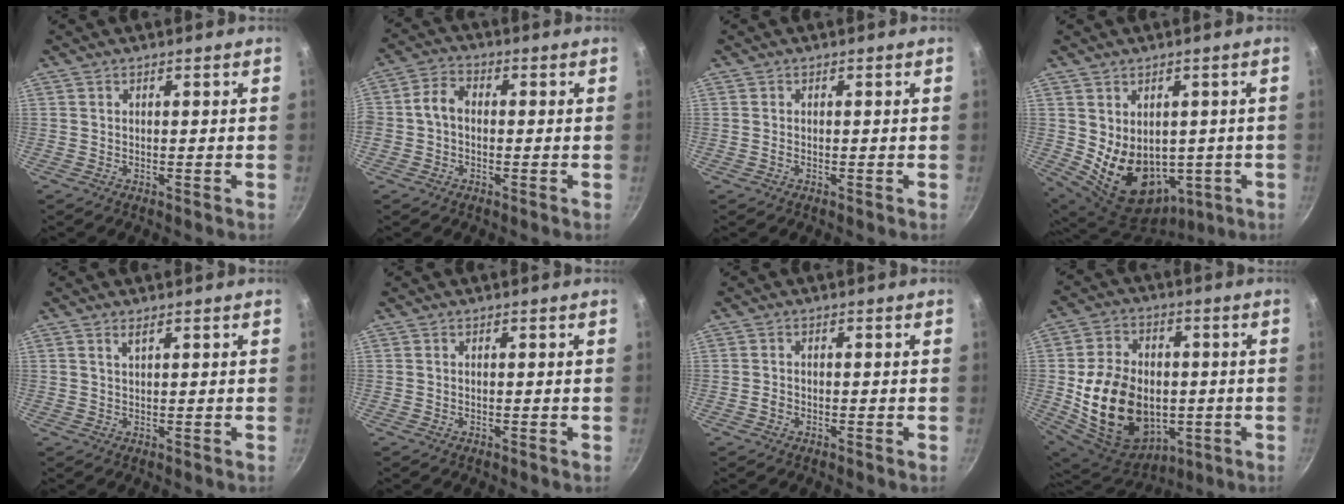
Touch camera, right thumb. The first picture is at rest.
{"total": 4.8, "force": [-0.6, 3.6, 3.1], "torque": [-0.052, 0.019, -0.024]}
{"total": 0.6, "force": [-0.2, 0.4, 0.3], "torque": [-0.004, 0.001, -0.006]}
{"total": 14.6, "force": [-0.5, 11.0, 9.5], "torque": [-0.131, -0.023, 0.029]}
{"total": 1.2, "force": [0.8, 0.3, 0.9], "torque": [-0.017, -0.001, 0.017]}
{"total": 0.0}
{"total": 1.2, "force": [-0.6, 0.9, 0.6], "torque": [-0.011, 0.004, -0.011]}
{"total": 21.5, "force": [-2.2, 15.9, 14.4], "torque": [-0.240, 0.009, -0.017]}